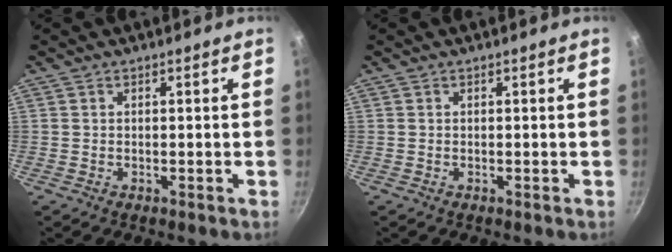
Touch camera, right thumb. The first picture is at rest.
{"total": 0.0}